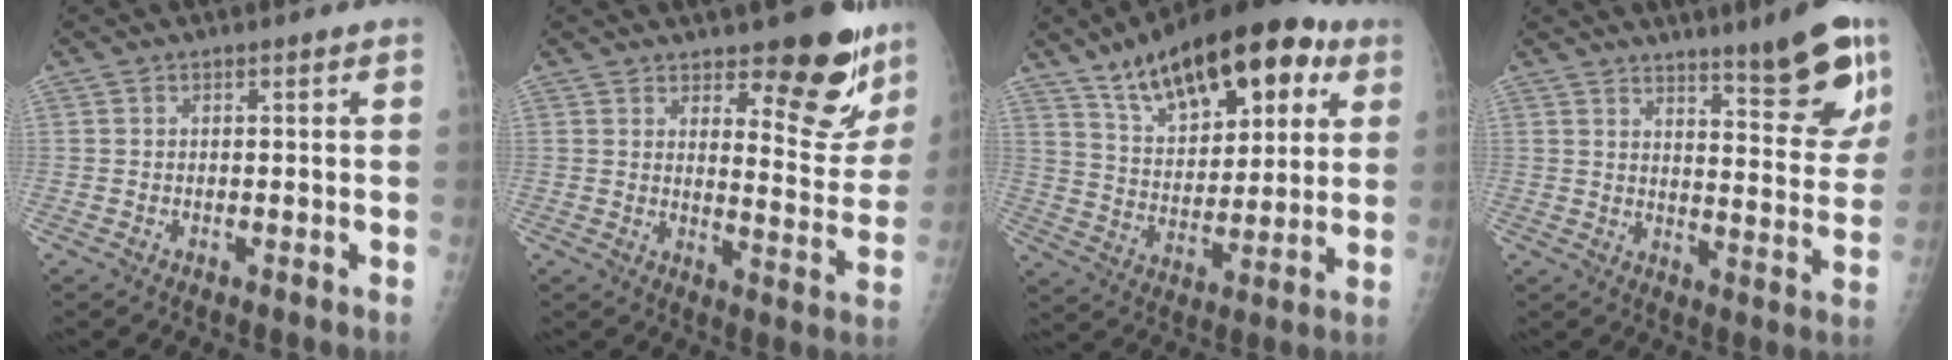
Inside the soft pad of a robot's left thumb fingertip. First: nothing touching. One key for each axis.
{"total": 13.7, "fx": 9.8, "fy": 5.0, "fz": 8.1, "tx": -0.048, "ty": -0.077, "tz": 0.138}
{"total": 23.3, "fx": 12.7, "fy": 11.0, "fz": 16.2, "tx": -0.219, "ty": -0.025, "tz": 0.209}
{"total": 13.3, "fx": 9.0, "fy": 2.5, "fz": 9.5, "tx": -0.097, "ty": -0.061, "tz": 0.133}